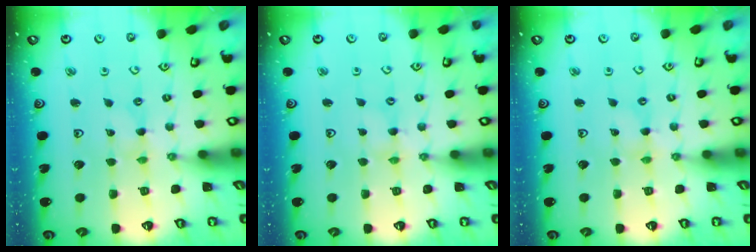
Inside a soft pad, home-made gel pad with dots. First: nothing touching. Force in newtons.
{"total": 1.7, "press": 1.7, "slide": 0.2}
{"total": 0.7, "press": 0.7, "slide": 0.1}